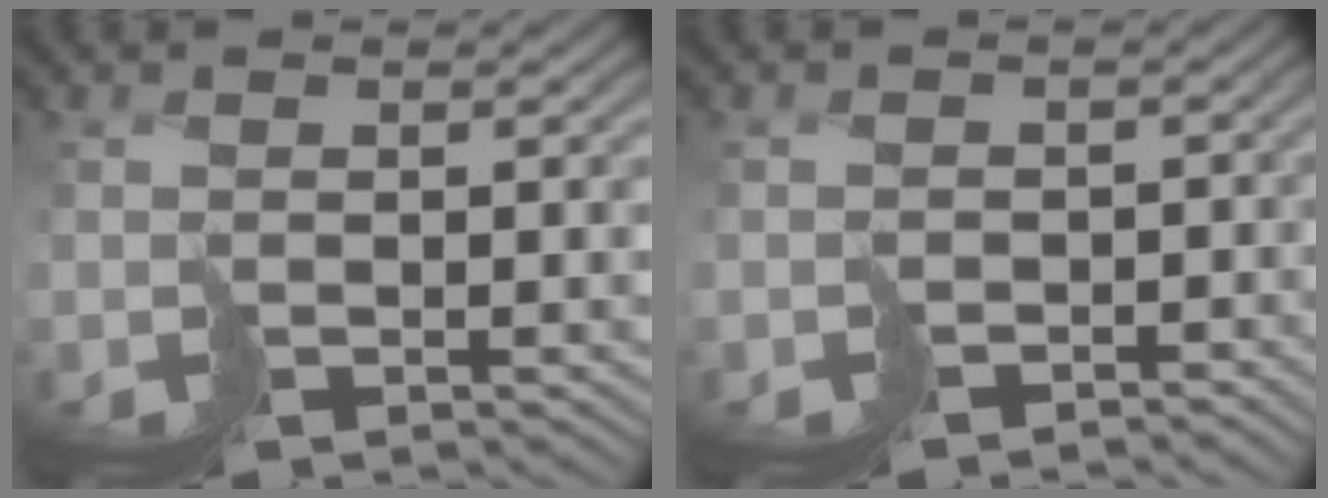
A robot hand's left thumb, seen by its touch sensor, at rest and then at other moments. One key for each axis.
{"total": 2.7, "fx": -1.8, "fy": 2.0, "fz": 0.4, "tx": 0.007, "ty": -0.008, "tz": -0.032}